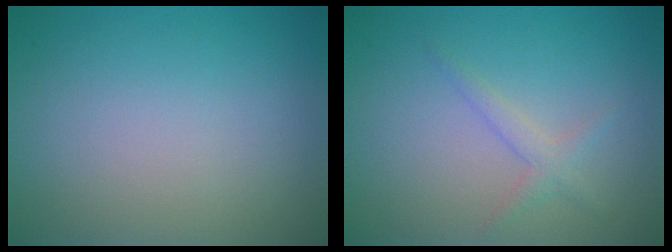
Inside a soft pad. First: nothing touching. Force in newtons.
{"total": 1.3, "press": 1.3, "slide": 0.1}